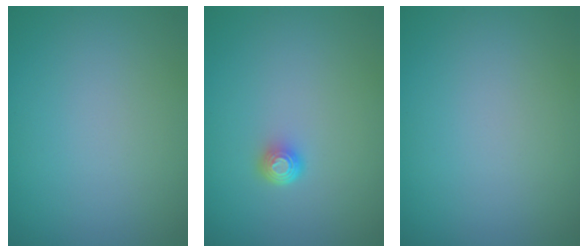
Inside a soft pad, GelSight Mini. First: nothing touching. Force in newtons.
{"total": 1.4, "press": 1.1, "slide": 1.0}
{"total": 0.0}